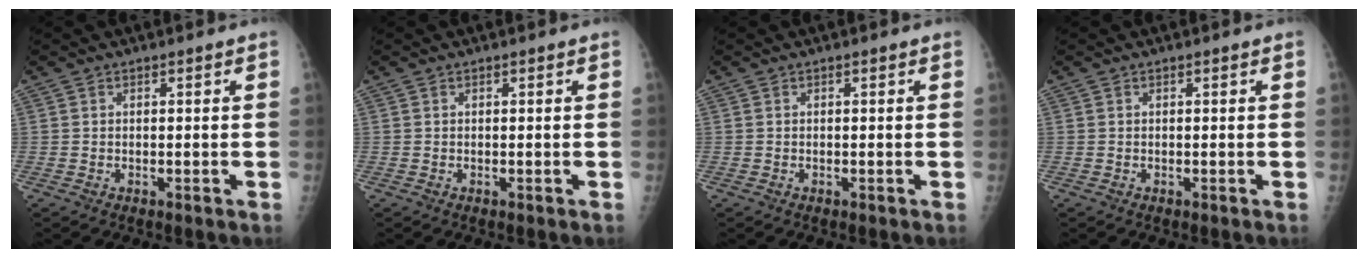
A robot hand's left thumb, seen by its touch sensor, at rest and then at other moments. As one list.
[{"total": 0.0}, {"total": 0.0}, {"total": 0.0}]